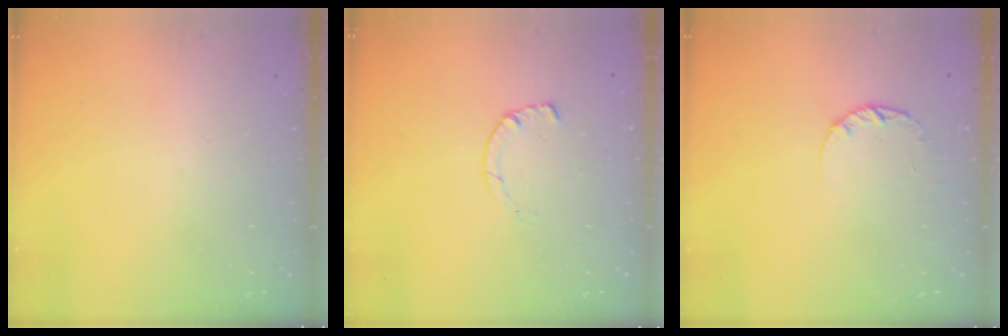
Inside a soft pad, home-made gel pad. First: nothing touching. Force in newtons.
{"total": 1.8, "press": 1.7, "slide": 0.3}
{"total": 2.6, "press": 2.5, "slide": 0.4}